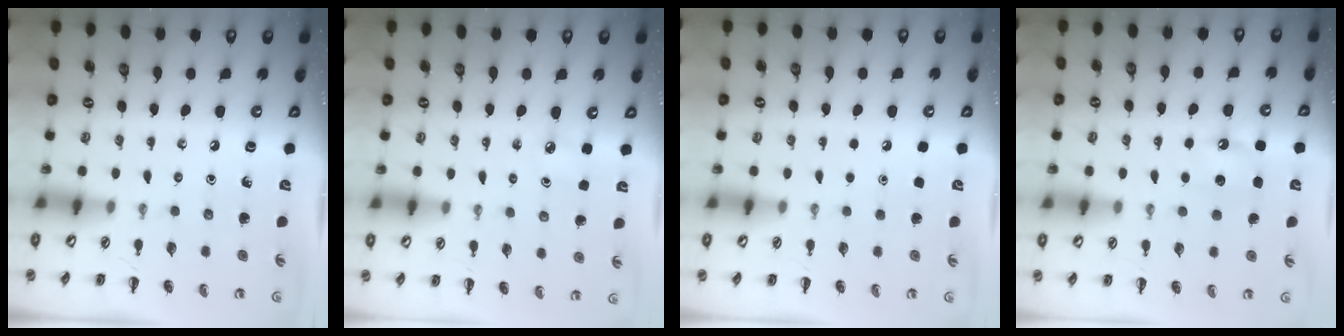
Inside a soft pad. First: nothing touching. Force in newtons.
{"total": 4.2, "press": 4.0, "slide": 1.3}
{"total": 1.5, "press": 1.5, "slide": 0.1}
{"total": 5.2, "press": 4.9, "slide": 1.4}